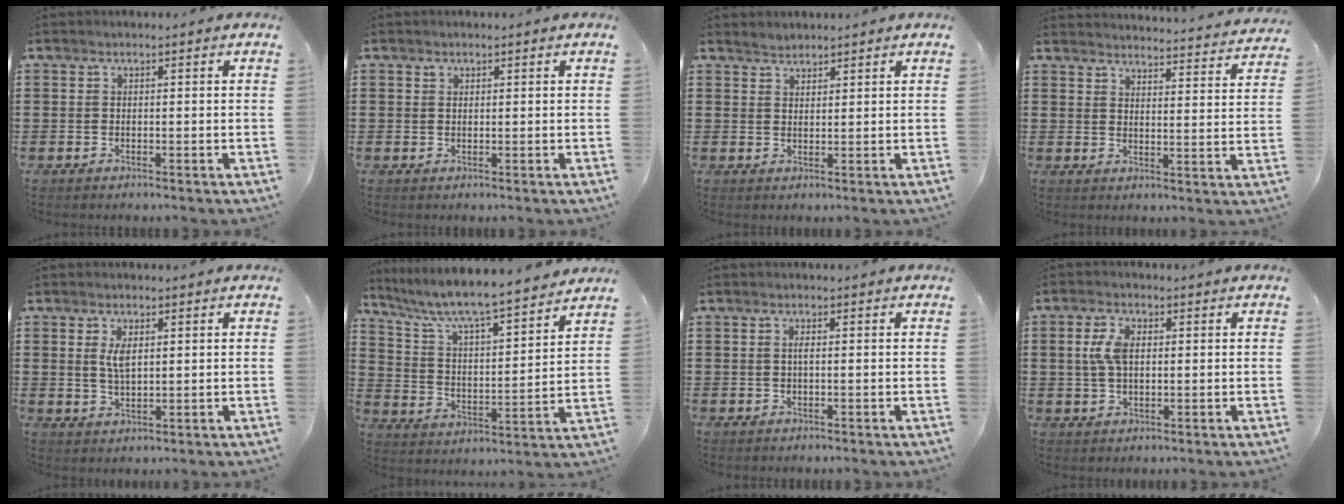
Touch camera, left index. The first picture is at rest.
{"total": 0.7, "force": [0.4, 0.4, 0.2], "torque": [-0.006, 0.001, 0.010]}
{"total": 1.5, "force": [1.4, 0.3, -0.2], "torque": [-0.001, 0.001, 0.028]}
{"total": 3.5, "force": [3.5, -0.4, -0.1], "torque": [-0.008, -0.032, 0.057]}
{"total": 3.4, "force": [1.2, 1.3, 2.9], "torque": [-0.063, 0.006, 0.019]}
{"total": 6.5, "force": [5.9, 0.3, 2.7], "torque": [-0.079, -0.047, 0.093]}
{"total": 0.8, "force": [0.0, 0.1, 0.8], "torque": [-0.017, -0.002, 0.000]}
{"total": 4.6, "force": [0.8, 2.4, 3.9], "torque": [-0.091, 0.009, 0.009]}